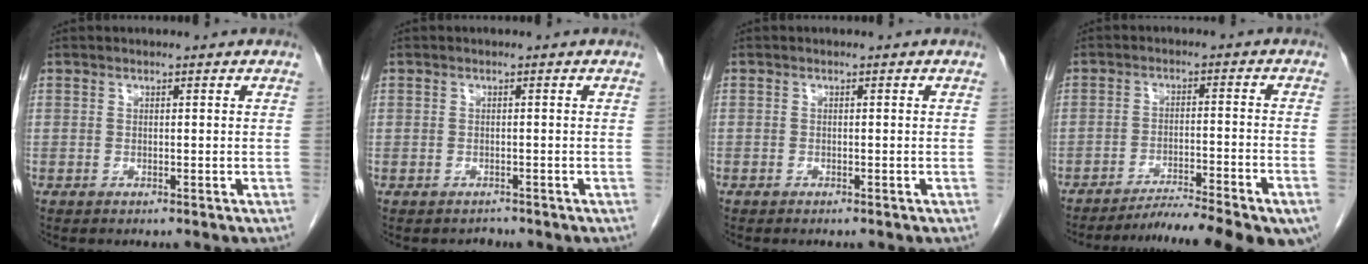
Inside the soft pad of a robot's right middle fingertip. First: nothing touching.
{"total": 1.1, "force": [-0.8, 0.6, -0.4], "torque": [-0.007, -0.003, -0.017]}
{"total": 0.0}
{"total": 16.2, "force": [-13.6, 0.4, 8.7], "torque": [-0.084, -0.021, -0.193]}